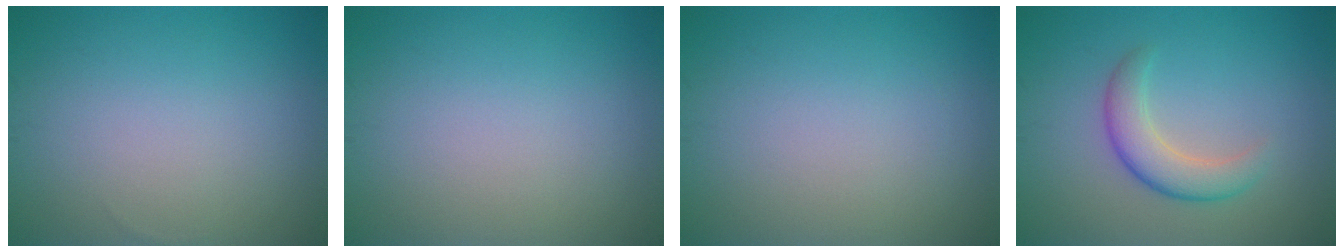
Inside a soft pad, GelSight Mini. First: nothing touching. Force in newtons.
{"total": 0.0}
{"total": 0.0}
{"total": 3.6, "press": 3.6, "slide": 0.2}